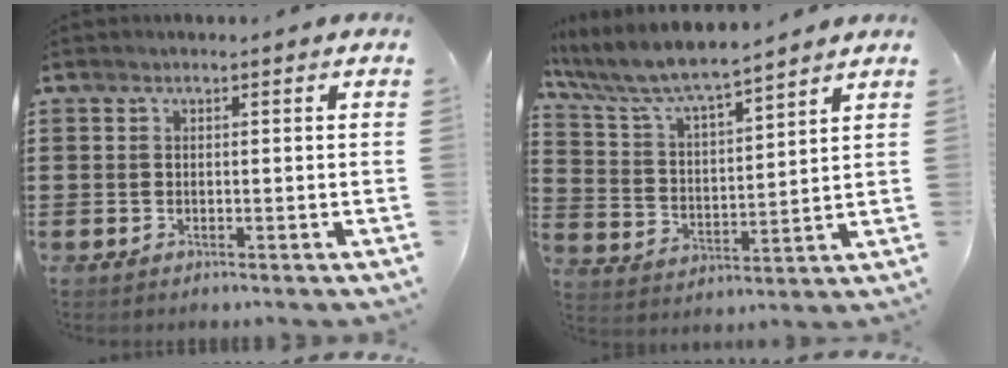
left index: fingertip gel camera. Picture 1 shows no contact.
{"total": 6.9, "force": [6.3, 0.9, 2.8], "torque": [-0.083, -0.036, 0.105]}